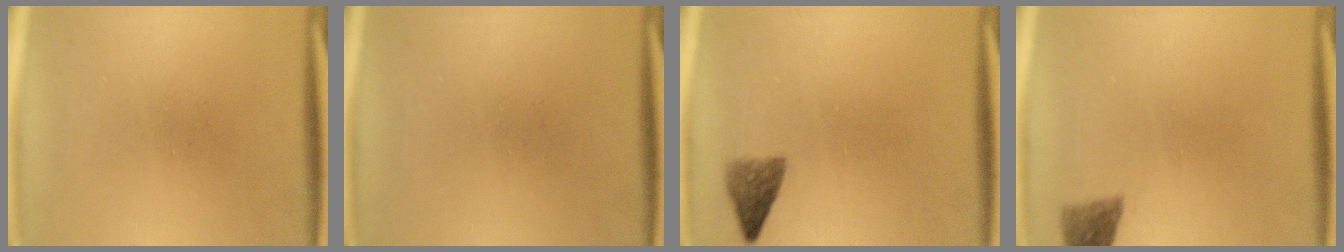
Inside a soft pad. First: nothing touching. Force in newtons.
{"total": 0.0}
{"total": 2.6}
{"total": 2.8}